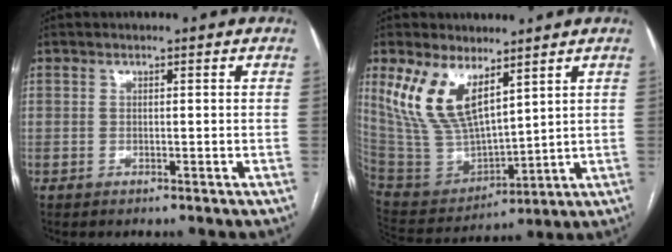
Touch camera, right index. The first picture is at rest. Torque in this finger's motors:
{"motor_torque": [1.24, 0.90, 0.50, 0.20]}